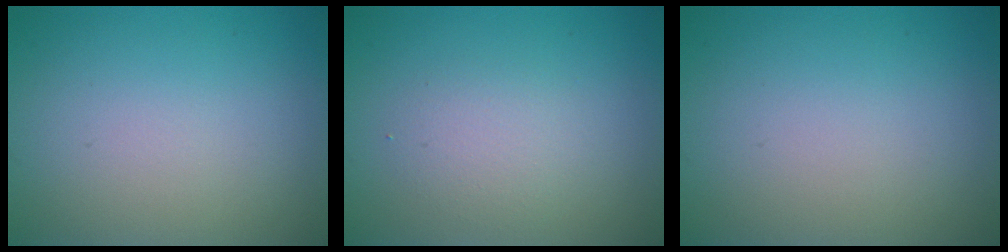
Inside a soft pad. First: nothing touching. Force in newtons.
{"total": 2.0, "press": 2.0, "slide": 0.1}
{"total": 0.0}